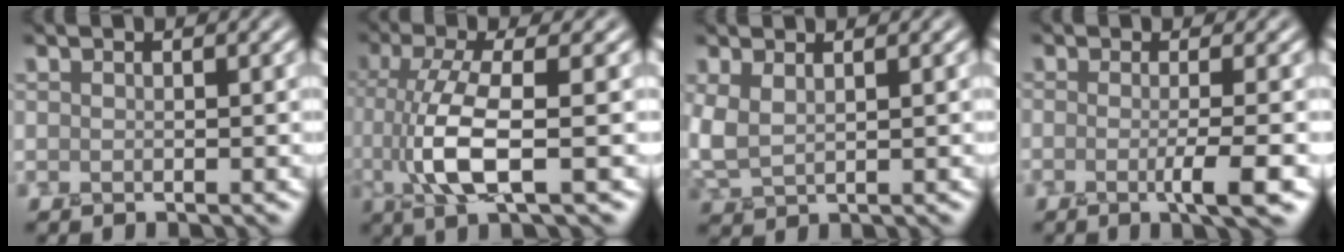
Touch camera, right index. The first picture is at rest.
{"total": 6.3, "force": [-0.9, 1.5, 6.0], "torque": [-0.135, -0.002, -0.014]}
{"total": 3.4, "force": [1.0, 1.7, 2.7], "torque": [-0.078, 0.003, 0.023]}
{"total": 3.4, "force": [-0.7, 0.6, 3.2], "torque": [-0.046, -0.006, -0.018]}